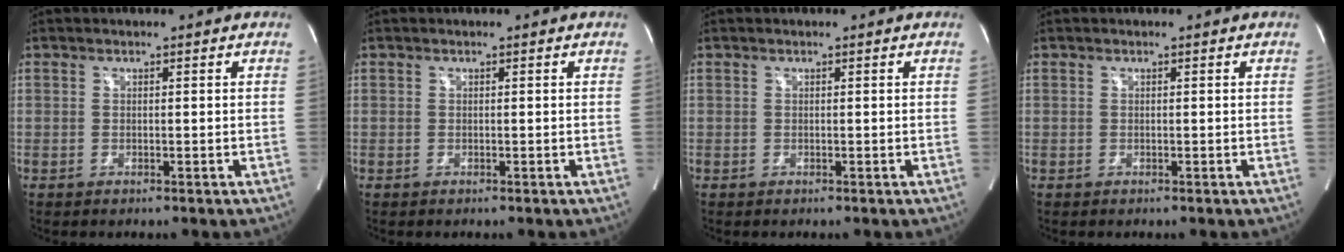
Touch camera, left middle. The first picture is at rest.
{"total": 0.0}
{"total": 0.0}
{"total": 0.0}